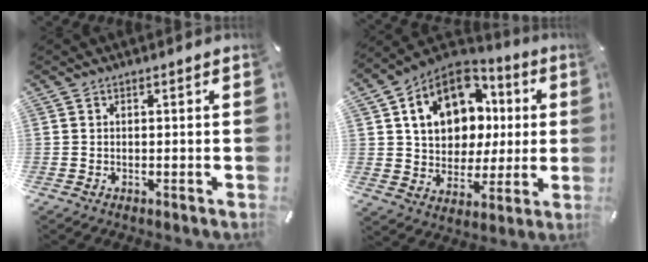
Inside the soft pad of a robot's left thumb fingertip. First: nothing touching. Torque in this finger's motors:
{"motor_torque": [0.79, 1.19, 2.20, -0.57, 0.20]}